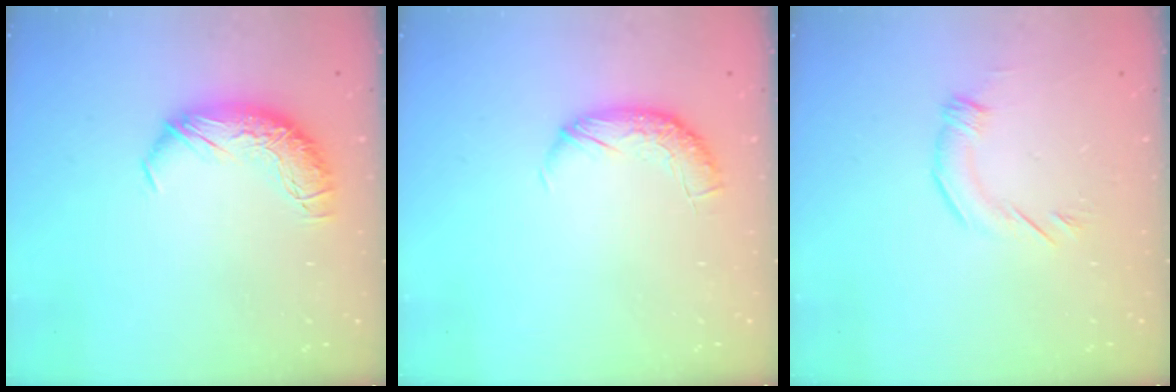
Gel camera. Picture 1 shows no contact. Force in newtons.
{"total": 4.2, "press": 4.1, "slide": 1.2}
{"total": 2.7, "press": 2.4, "slide": 1.1}